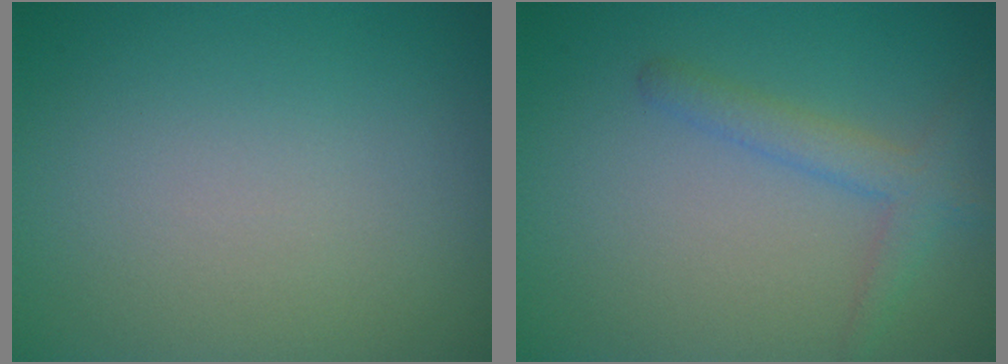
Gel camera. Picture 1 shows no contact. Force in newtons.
{"total": 2.4, "press": 2.4, "slide": 0.1}